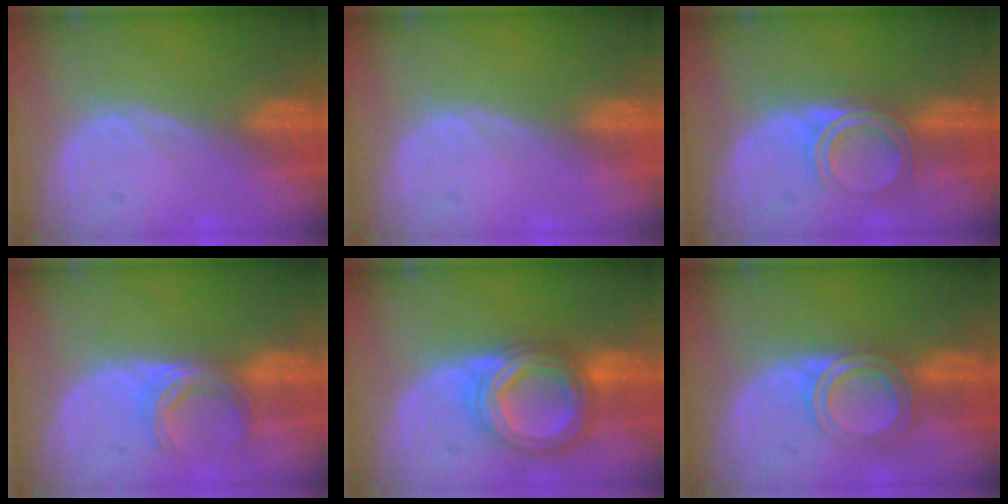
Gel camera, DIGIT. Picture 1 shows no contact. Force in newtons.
{"total": 0.0}
{"total": 4.7, "press": 4.2, "slide": 2.1}
{"total": 5.0, "press": 4.4, "slide": 2.3}
{"total": 8.4, "press": 8.4, "slide": 0.5}
{"total": 4.6, "press": 4.6, "slide": 0.7}